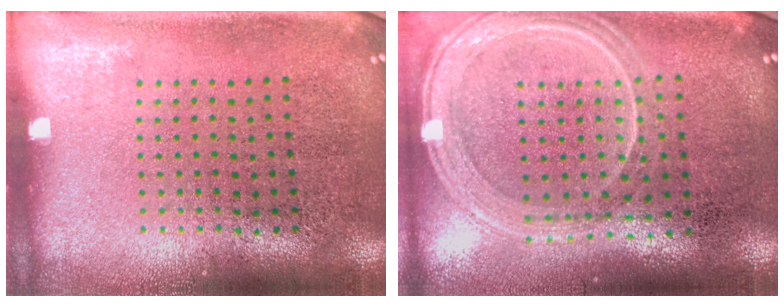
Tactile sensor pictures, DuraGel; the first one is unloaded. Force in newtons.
{"total": 1.2, "press": 1.2, "slide": 0.3}